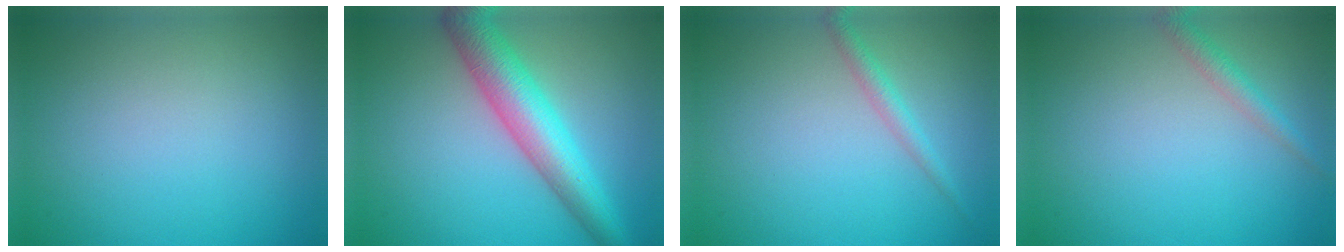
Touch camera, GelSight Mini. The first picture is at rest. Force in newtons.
{"total": 6.7, "press": 6.7, "slide": 0.3}
{"total": 1.7, "press": 1.7, "slide": 0.1}
{"total": 1.8, "press": 1.8, "slide": 0.1}